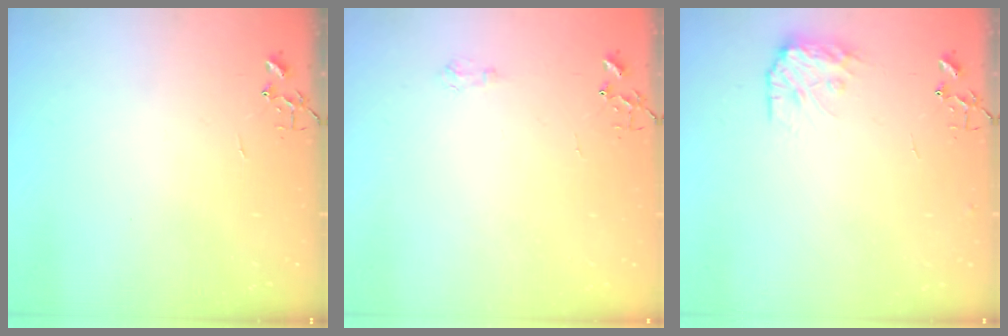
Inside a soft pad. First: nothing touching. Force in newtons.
{"total": 4.8, "press": 4.8, "slide": 0.7}
{"total": 9.2, "press": 9.2, "slide": 0.3}